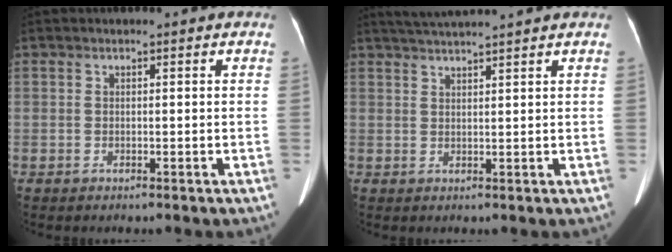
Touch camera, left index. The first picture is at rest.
{"total": 6.1, "force": [5.5, -1.2, 2.3], "torque": [-0.039, 0.025, 0.087]}